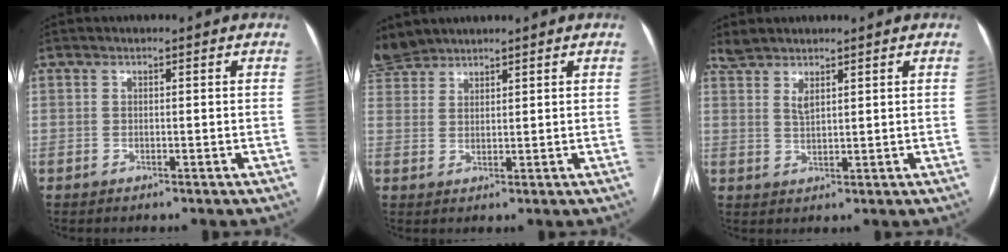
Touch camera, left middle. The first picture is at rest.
{"total": 4.4, "force": [4.3, 0.8, -0.1], "torque": [-0.008, 0.015, 0.090]}
{"total": 3.3, "force": [2.7, 0.7, 1.7], "torque": [-0.046, 0.002, 0.062]}